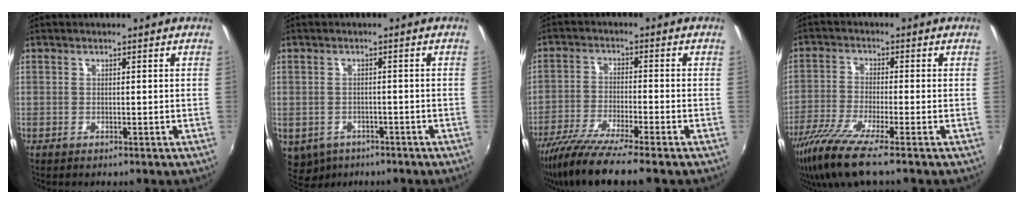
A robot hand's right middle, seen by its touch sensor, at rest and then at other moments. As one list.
[{"total": 7.3, "force": [-4.0, 5.2, 3.2], "torque": [-0.077, -0.027, -0.050]}, {"total": 10.9, "force": [-8.9, -0.1, 6.3], "torque": [-0.139, -0.036, -0.160]}, {"total": 9.8, "force": [-7.1, 0.3, 6.7], "torque": [-0.153, -0.035, -0.136]}]